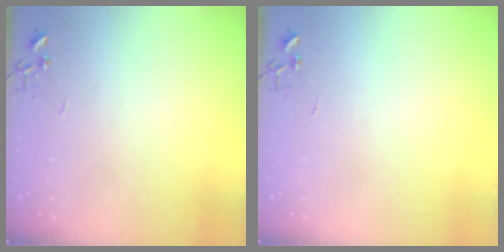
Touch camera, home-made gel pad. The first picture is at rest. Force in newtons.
{"total": 0.0}